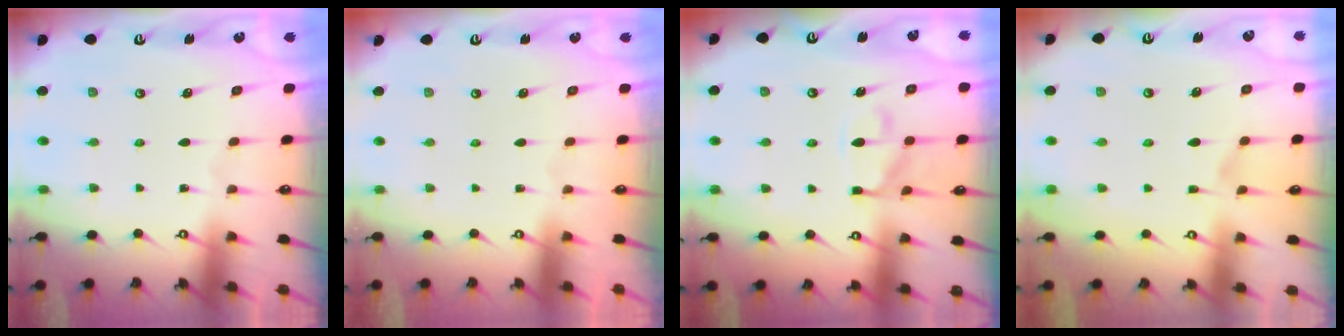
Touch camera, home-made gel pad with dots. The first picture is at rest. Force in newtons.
{"total": 1.5, "press": 1.4, "slide": 0.7}
{"total": 12.4, "press": 12.4, "slide": 1.2}
{"total": 2.1, "press": 1.8, "slide": 1.2}